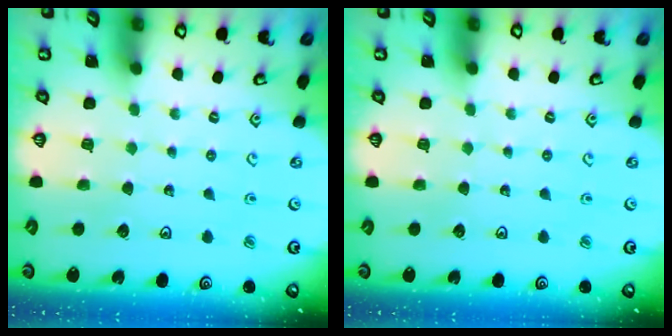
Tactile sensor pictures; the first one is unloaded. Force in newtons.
{"total": 0.0}